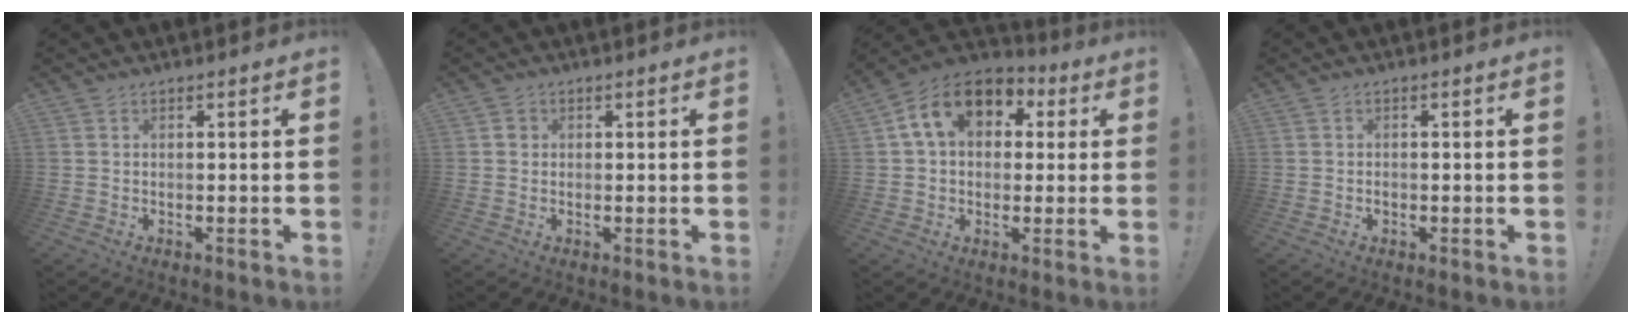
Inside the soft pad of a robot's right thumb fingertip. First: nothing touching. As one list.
[{"total": 1.4, "force": [0.1, 1.3, 0.5], "torque": [-0.002, 0.002, 0.001]}, {"total": 14.8, "force": [4.8, 10.4, 9.5], "torque": [-0.150, 0.006, 0.090]}, {"total": 0.8, "force": [-0.5, 0.6, 0.3], "torque": [-0.006, 0.002, -0.009]}]